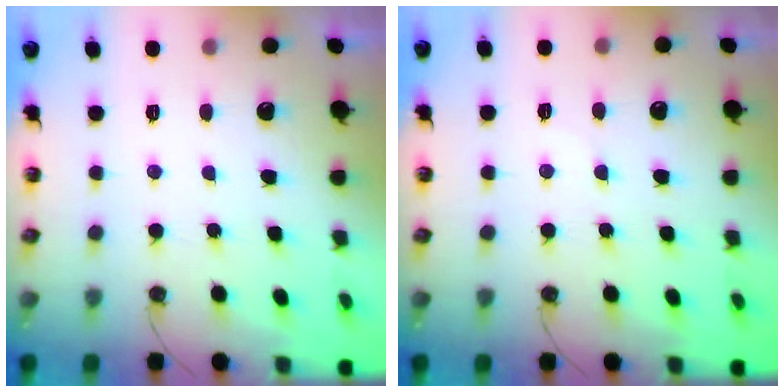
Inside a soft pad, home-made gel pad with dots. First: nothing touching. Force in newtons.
{"total": 6.7, "press": 6.7, "slide": 0.8}